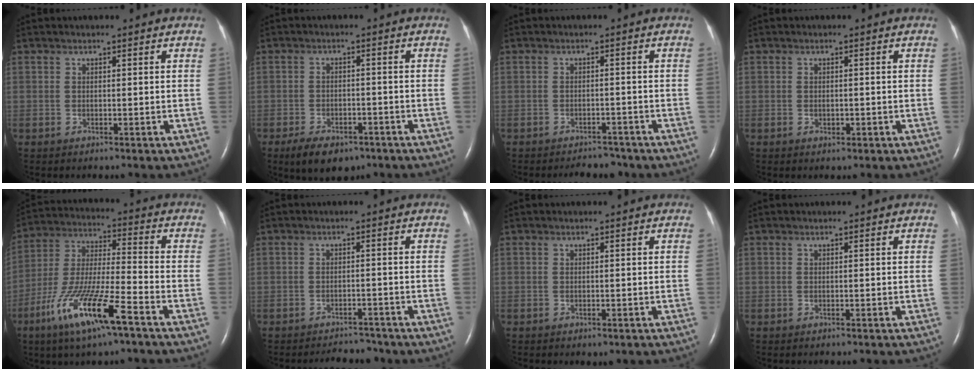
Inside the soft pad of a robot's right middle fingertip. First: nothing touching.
{"total": 7.7, "force": [-5.3, 3.9, 4.0], "torque": [-0.068, -0.002, -0.079]}
{"total": 3.4, "force": [-3.1, 1.3, 0.4], "torque": [-0.008, -0.001, -0.044]}
{"total": 1.2, "force": [-0.4, 0.8, 0.8], "torque": [-0.017, -0.001, -0.003]}
{"total": 14.9, "force": [-8.2, 1.6, 12.3], "torque": [-0.256, -0.023, -0.153]}
{"total": 4.0, "force": [-3.8, 1.2, 0.0], "torque": [-0.002, -0.002, -0.056]}
{"total": 0.8, "force": [-0.5, 0.5, 0.5], "torque": [-0.009, -0.001, -0.002]}
{"total": 0.8, "force": [-0.7, 0.2, 0.4], "torque": [-0.010, -0.001, -0.008]}